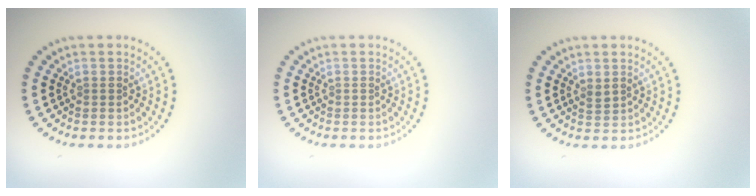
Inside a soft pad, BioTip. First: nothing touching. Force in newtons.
{"total": 0.0}
{"total": 0.8, "press": 0.7, "slide": 0.4}